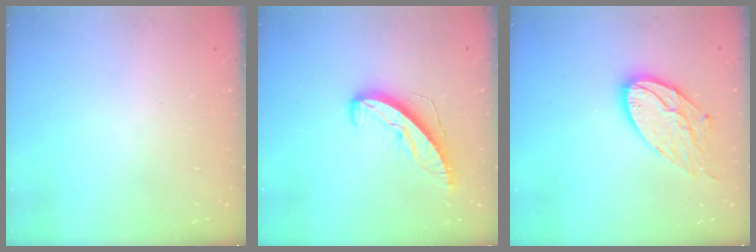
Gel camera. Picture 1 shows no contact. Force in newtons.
{"total": 9.5, "press": 9.5, "slide": 0.3}
{"total": 14.2, "press": 14.1, "slide": 1.2}